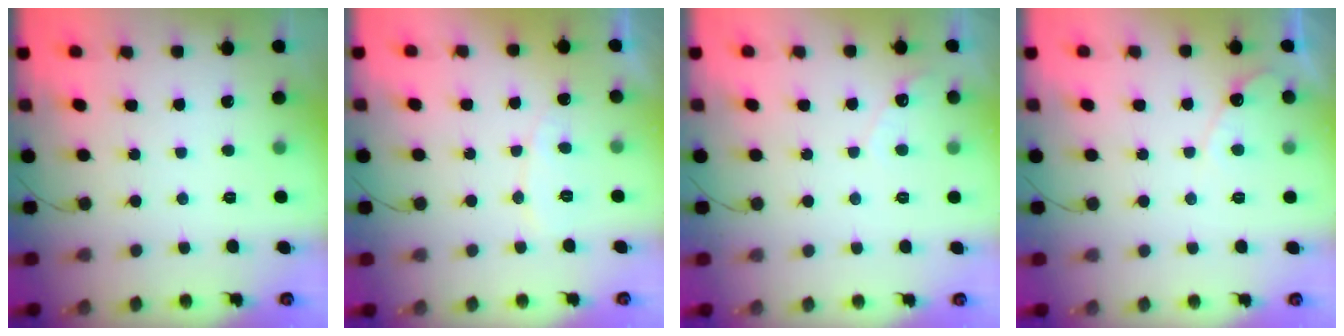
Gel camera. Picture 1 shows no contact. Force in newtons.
{"total": 5.7, "press": 5.7, "slide": 0.3}
{"total": 3.3, "press": 3.3, "slide": 0.3}
{"total": 6.3, "press": 6.3, "slide": 0.3}